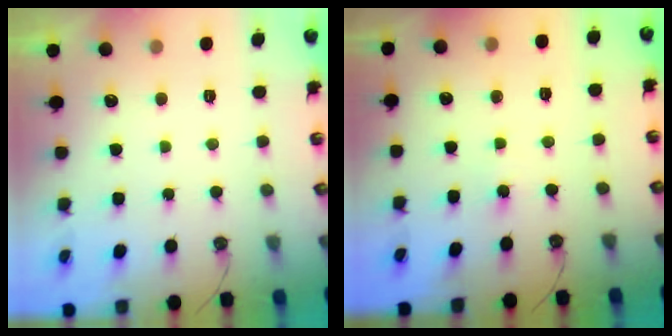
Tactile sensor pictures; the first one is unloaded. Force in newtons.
{"total": 2.7, "press": 2.7, "slide": 0.5}